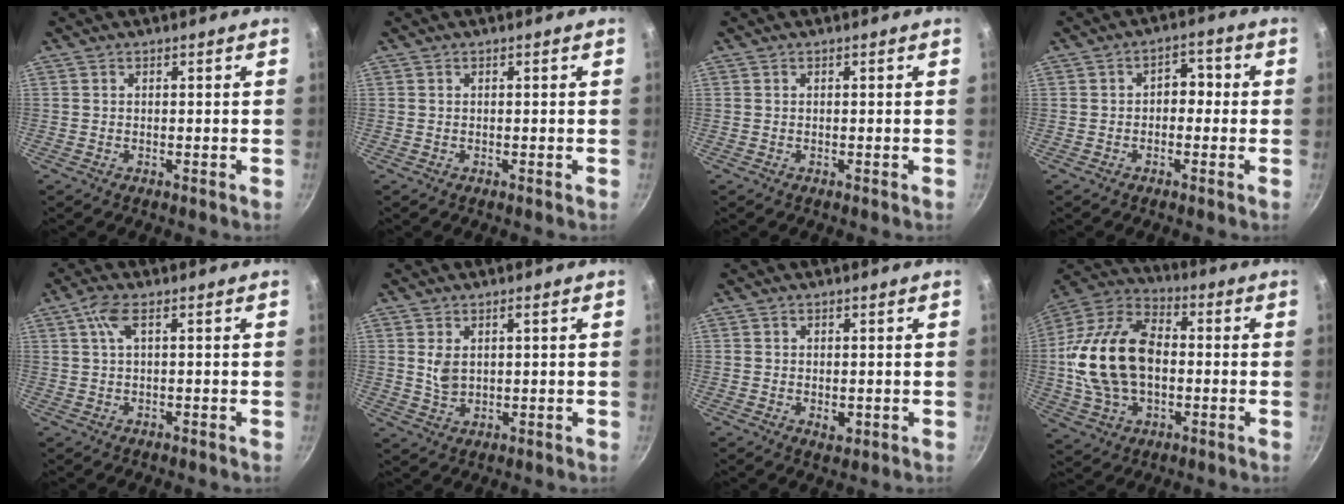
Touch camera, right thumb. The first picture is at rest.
{"total": 0.0}
{"total": 0.0}
{"total": 4.1, "force": [-0.3, 3.1, 2.7], "torque": [-0.004, 0.014, -0.013]}
{"total": 3.5, "force": [0.6, 0.9, 3.3], "torque": [-0.072, 0.007, 0.015]}
{"total": 4.0, "force": [1.0, 2.6, 3.0], "torque": [-0.050, -0.006, 0.026]}
{"total": 2.7, "force": [-0.5, 1.9, 1.9], "torque": [-0.027, -0.003, -0.005]}
{"total": 20.7, "force": [-0.6, 13.7, 15.6], "torque": [-0.278, 0.035, -0.016]}